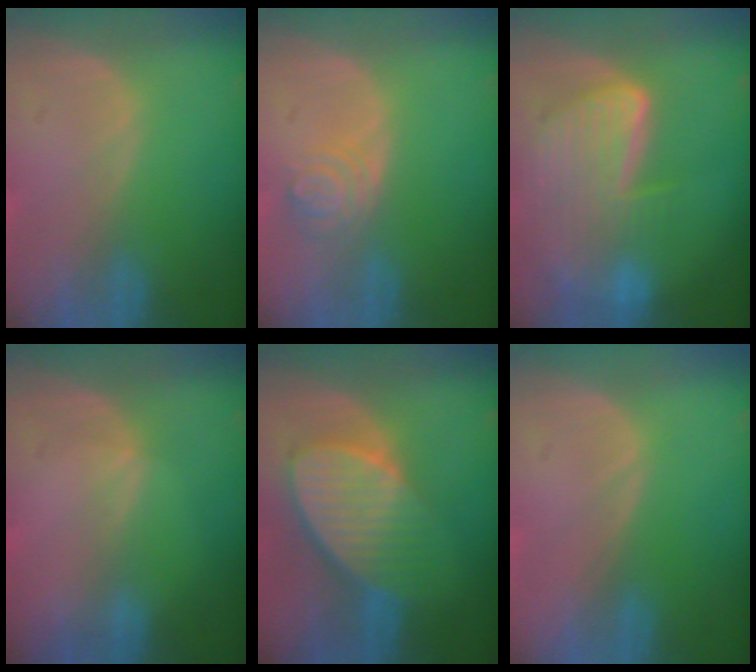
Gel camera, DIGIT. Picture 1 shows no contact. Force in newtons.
{"total": 3.9, "press": 3.7, "slide": 1.1}
{"total": 9.1, "press": 8.0, "slide": 4.5}
{"total": 1.2, "press": 0.7, "slide": 0.9}
{"total": 8.9, "press": 8.0, "slide": 3.9}
{"total": 0.0}